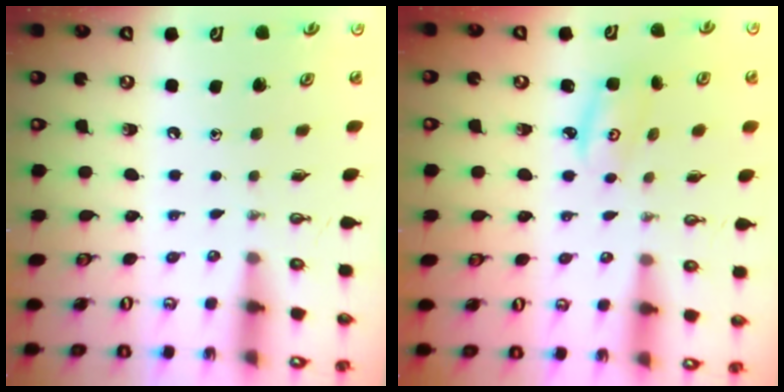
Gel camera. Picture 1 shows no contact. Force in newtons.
{"total": 2.9, "press": 2.9, "slide": 0.2}